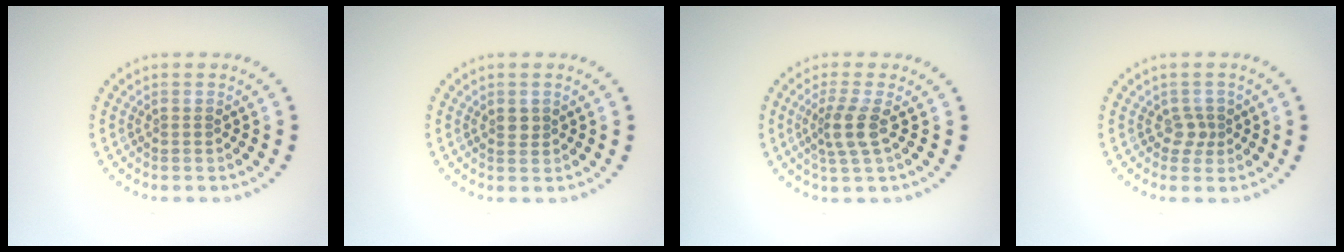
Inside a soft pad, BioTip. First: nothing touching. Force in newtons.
{"total": 1.1, "press": 1.0, "slide": 0.4}
{"total": 2.7, "press": 2.1, "slide": 1.7}
{"total": 1.4, "press": 1.1, "slide": 0.9}